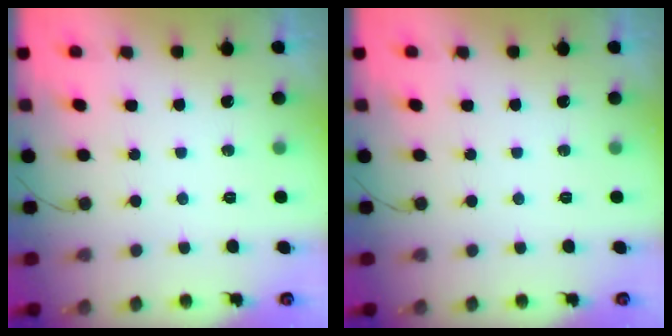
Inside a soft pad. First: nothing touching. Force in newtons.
{"total": 0.0}